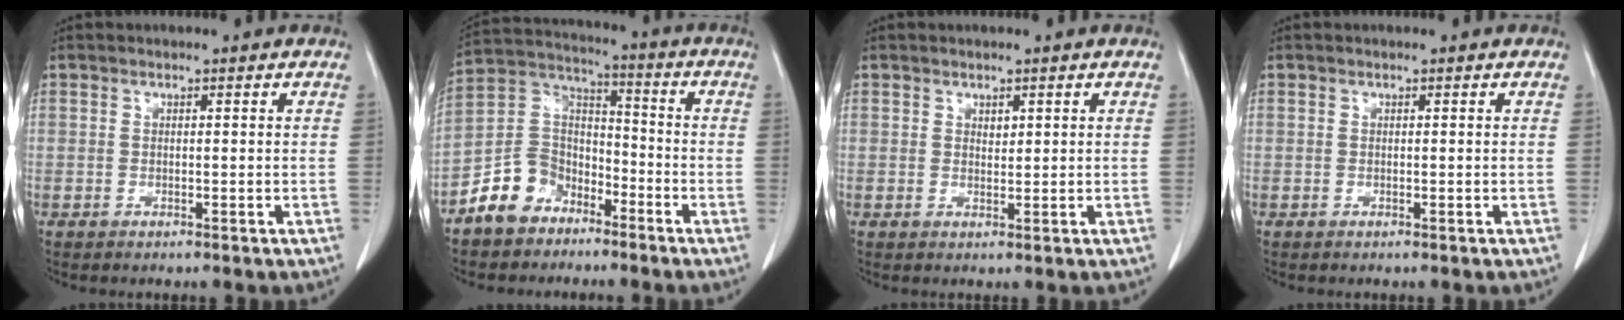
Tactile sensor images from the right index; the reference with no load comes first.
{"total": 9.6, "force": [-6.2, 6.8, 2.6], "torque": [-0.061, 0.036, -0.118]}
{"total": 0.9, "force": [0.6, 0.5, 0.5], "torque": [-0.007, -0.004, 0.011]}
{"total": 0.0}